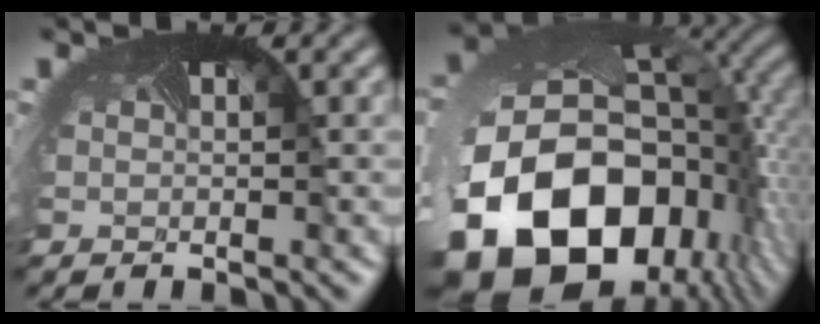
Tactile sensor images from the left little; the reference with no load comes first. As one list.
[{"total": 19.9, "force": [-6.4, 14.1, 12.5], "torque": [-0.306, -0.102, -0.075]}]